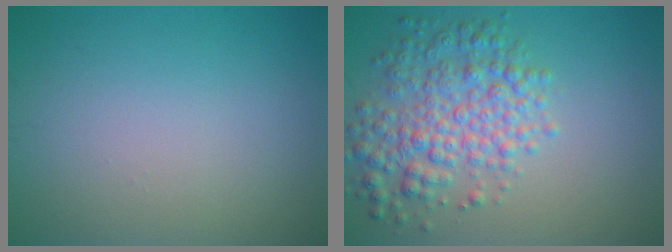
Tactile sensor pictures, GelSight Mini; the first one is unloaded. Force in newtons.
{"total": 5.5, "press": 5.5, "slide": 0.1}